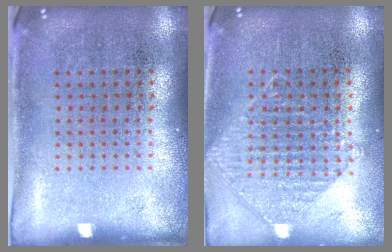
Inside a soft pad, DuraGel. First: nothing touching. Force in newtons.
{"total": 0.9, "press": 0.9, "slide": 0.2}